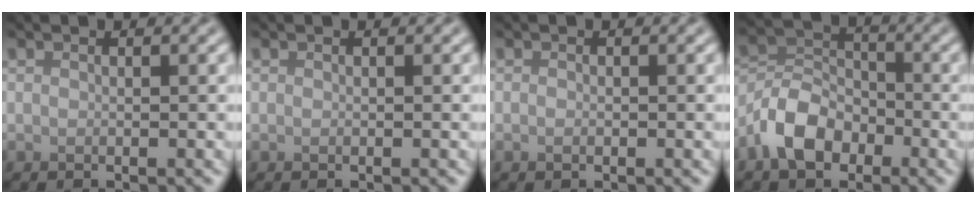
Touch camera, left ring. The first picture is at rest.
{"total": 0.0}
{"total": 0.6, "force": [-0.1, 0.4, 0.4], "torque": [-0.008, -0.002, -0.002]}
{"total": 5.2, "force": [-2.8, 3.3, 2.8], "torque": [-0.053, 0.006, -0.063]}